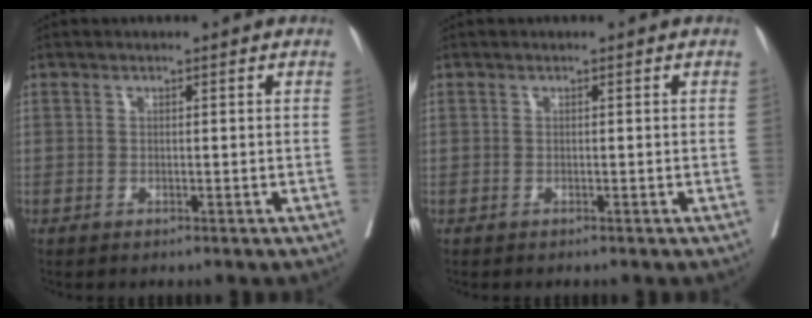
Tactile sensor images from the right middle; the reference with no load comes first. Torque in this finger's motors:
{"motor_torque": [0.21, -0.11, 0.02, 0.01]}